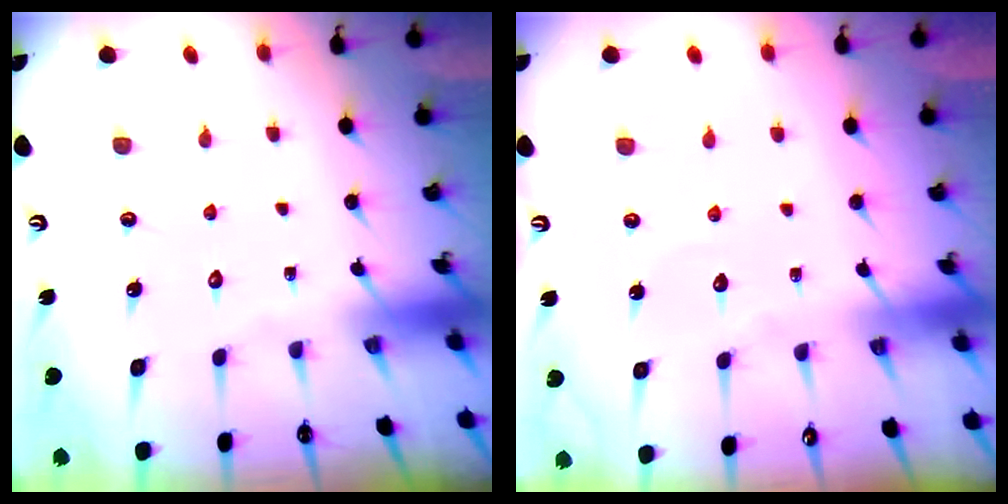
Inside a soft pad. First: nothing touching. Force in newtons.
{"total": 3.9, "press": 3.9, "slide": 0.3}